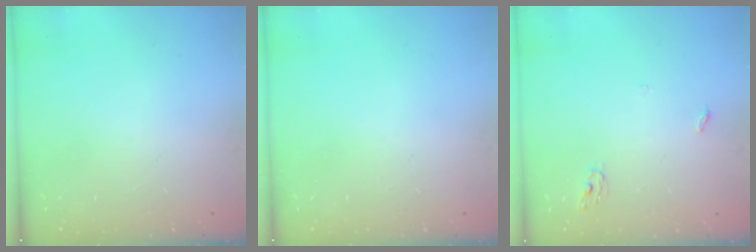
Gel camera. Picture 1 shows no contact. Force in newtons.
{"total": 0.0}
{"total": 2.8, "press": 2.8, "slide": 0.2}